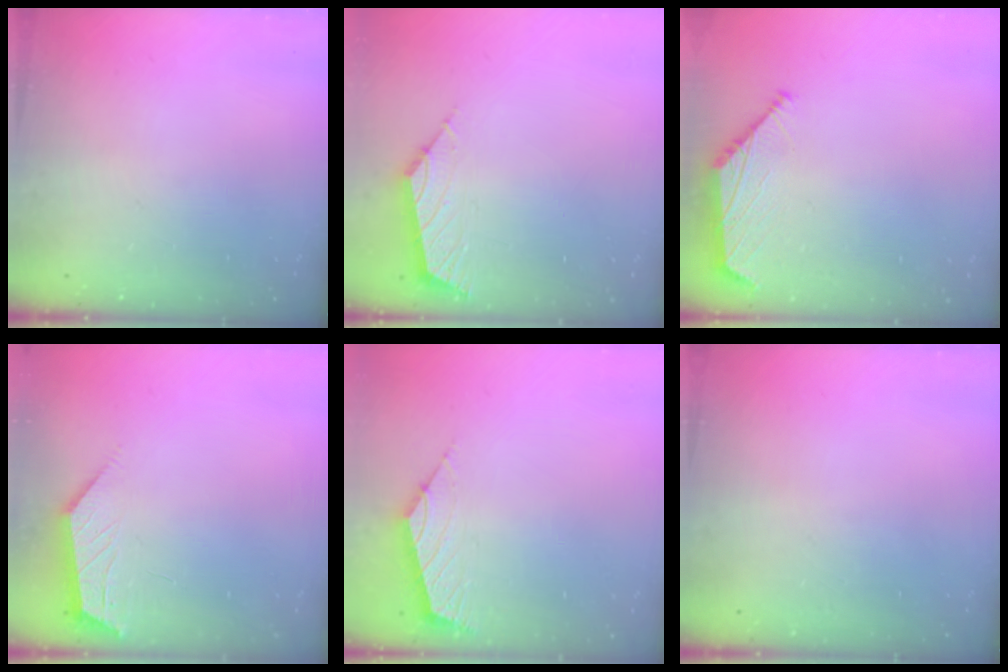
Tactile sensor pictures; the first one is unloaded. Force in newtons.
{"total": 2.8, "press": 2.7, "slide": 0.7}
{"total": 0.0}
{"total": 1.8, "press": 1.8, "slide": 0.4}
{"total": 2.5, "press": 2.4, "slide": 0.6}
{"total": 0.0}